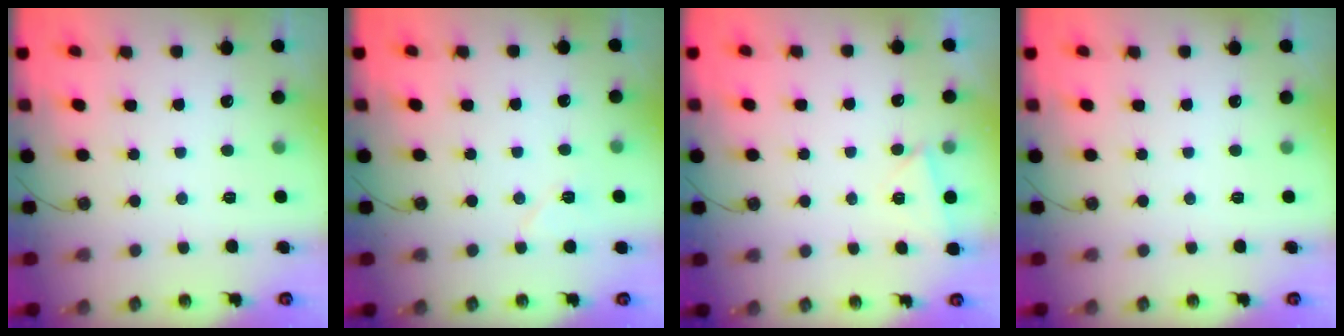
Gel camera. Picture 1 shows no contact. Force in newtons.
{"total": 6.6, "press": 6.1, "slide": 2.6}
{"total": 2.6, "press": 1.5, "slide": 2.1}
{"total": 0.0}